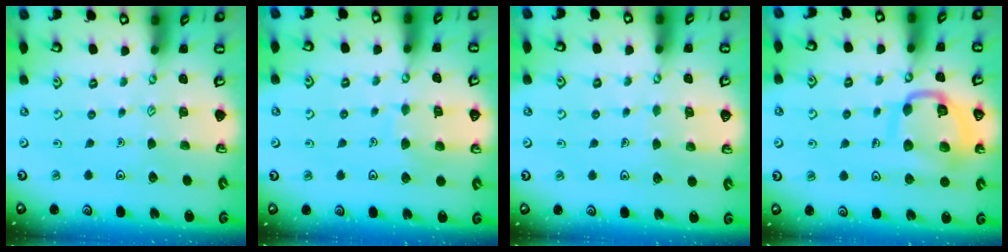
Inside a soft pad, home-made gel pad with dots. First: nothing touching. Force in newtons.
{"total": 6.4, "press": 6.3, "slide": 0.7}
{"total": 3.8, "press": 3.7, "slide": 0.3}
{"total": 12.8, "press": 12.8, "slide": 1.3}